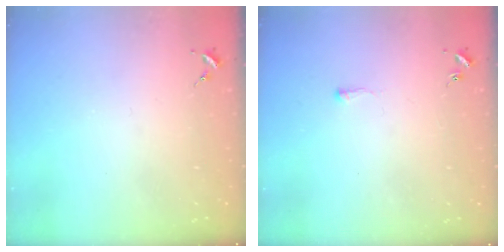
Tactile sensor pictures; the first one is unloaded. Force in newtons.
{"total": 1.9, "press": 1.8, "slide": 0.3}